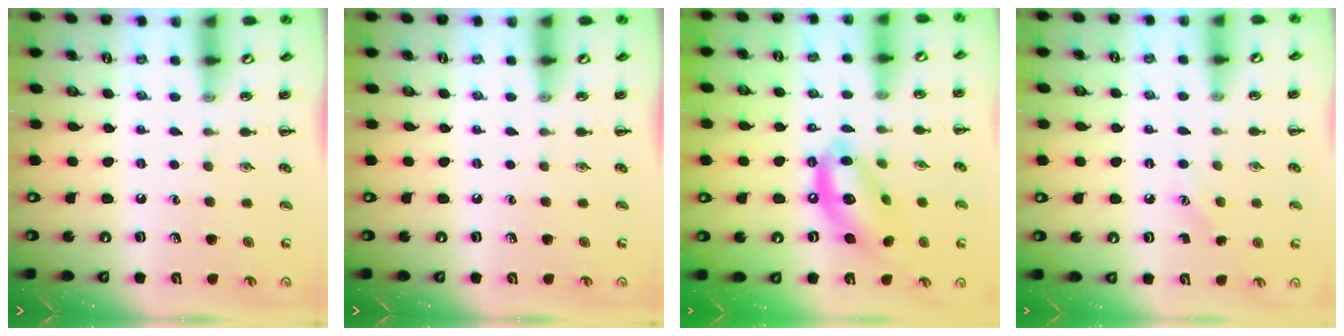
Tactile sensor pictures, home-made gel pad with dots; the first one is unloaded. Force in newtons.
{"total": 0.0}
{"total": 14.1, "press": 13.8, "slide": 3.2}
{"total": 5.8, "press": 5.5, "slide": 1.8}